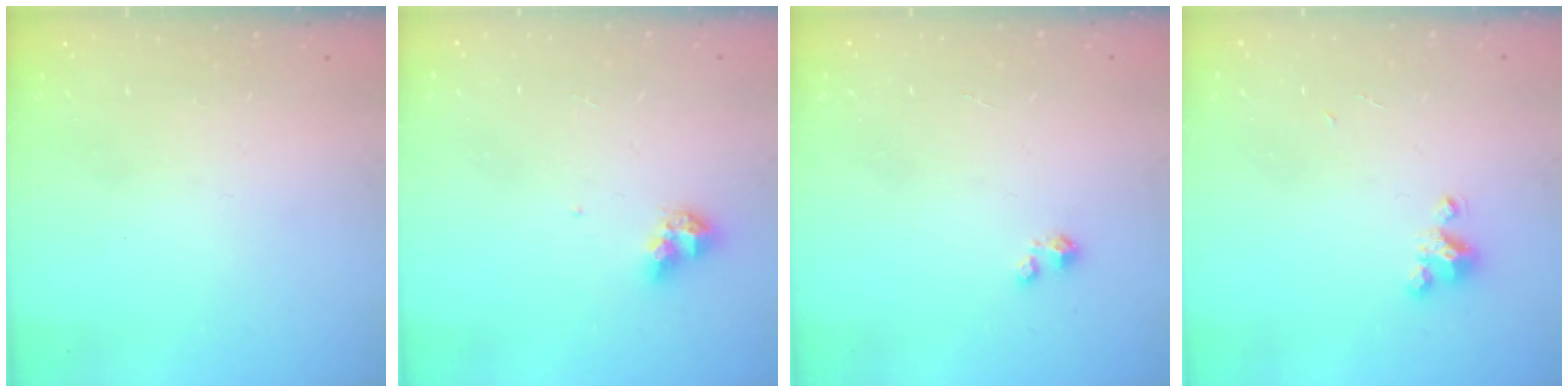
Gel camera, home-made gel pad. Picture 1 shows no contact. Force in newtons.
{"total": 7.3, "press": 7.2, "slide": 1.0}
{"total": 1.3, "press": 1.3, "slide": 0.3}
{"total": 3.0, "press": 3.0, "slide": 0.3}